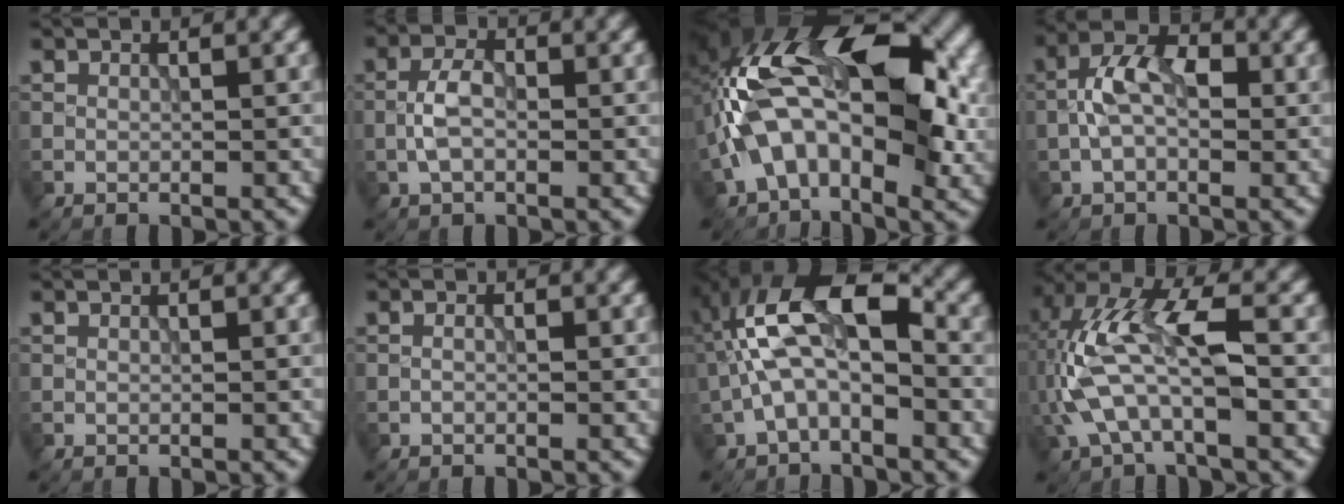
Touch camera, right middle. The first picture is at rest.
{"total": 3.1, "force": [-0.7, 1.6, 2.5], "torque": [-0.051, 0.008, -0.020]}
{"total": 14.9, "force": [0.2, 7.8, 12.7], "torque": [-0.224, 0.016, -0.013]}
{"total": 5.3, "force": [-0.3, 3.1, 4.4], "torque": [-0.080, 0.013, -0.013]}
{"total": 0.0}
{"total": 1.0, "force": [0.1, 0.6, 0.8], "torque": [-0.003, -0.006, -0.009]}
{"total": 7.3, "force": [-0.6, 3.2, 6.5], "torque": [-0.126, 0.027, -0.017]}
{"total": 9.4, "force": [-0.7, 4.4, 8.3], "torque": [-0.186, 0.022, -0.015]}